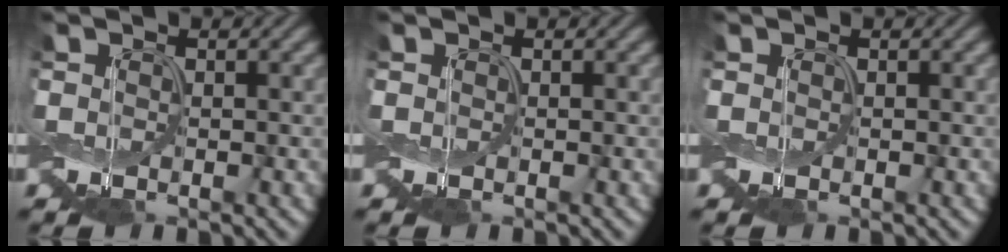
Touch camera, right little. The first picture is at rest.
{"total": 0.0}
{"total": 0.0}